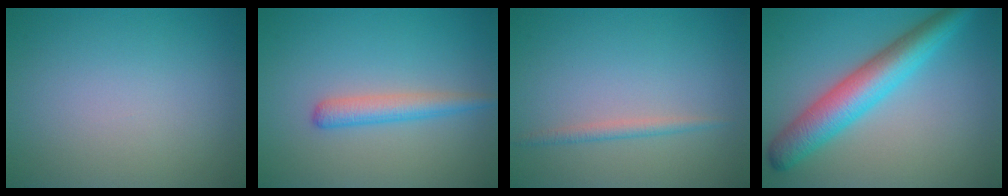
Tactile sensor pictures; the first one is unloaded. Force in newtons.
{"total": 2.5, "press": 2.5, "slide": 0.1}
{"total": 1.2, "press": 1.2, "slide": 0.1}
{"total": 6.6, "press": 6.6, "slide": 0.1}